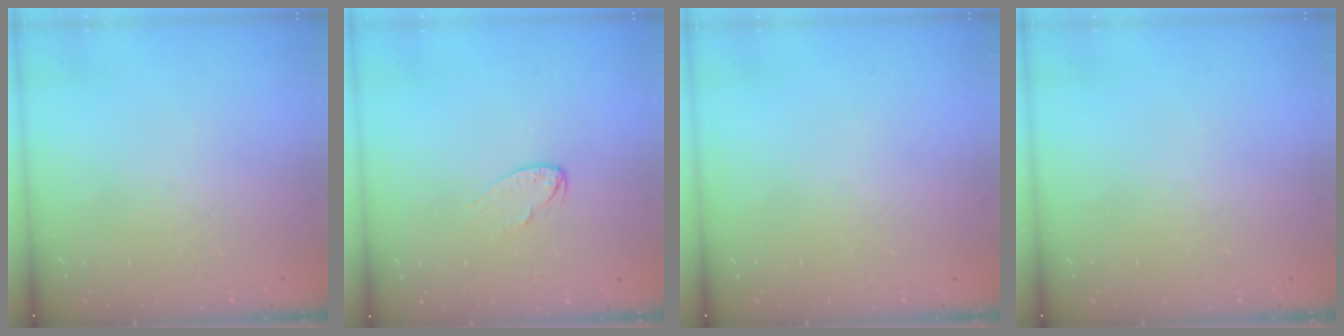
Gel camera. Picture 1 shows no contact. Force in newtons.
{"total": 4.5, "press": 4.5, "slide": 0.4}
{"total": 0.0}
{"total": 0.0}